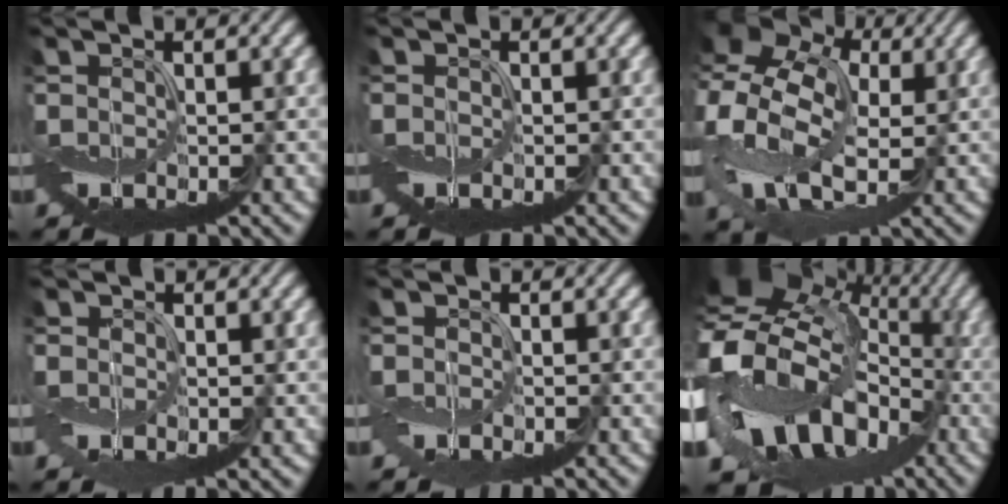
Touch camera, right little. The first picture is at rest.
{"total": 0.0}
{"total": 14.9, "force": [1.8, 11.0, 9.9], "torque": [-0.235, -0.004, 0.026]}
{"total": 2.4, "force": [-0.2, 1.9, 1.5], "torque": [-0.032, -0.006, -0.004]}
{"total": 1.2, "force": [-0.7, 0.8, 0.5], "torque": [-0.009, -0.003, -0.019]}
{"total": 18.5, "force": [-1.3, 14.6, 11.3], "torque": [-0.207, -0.017, -0.009]}